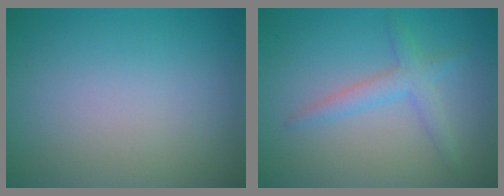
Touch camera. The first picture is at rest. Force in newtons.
{"total": 2.4, "press": 2.4, "slide": 0.3}